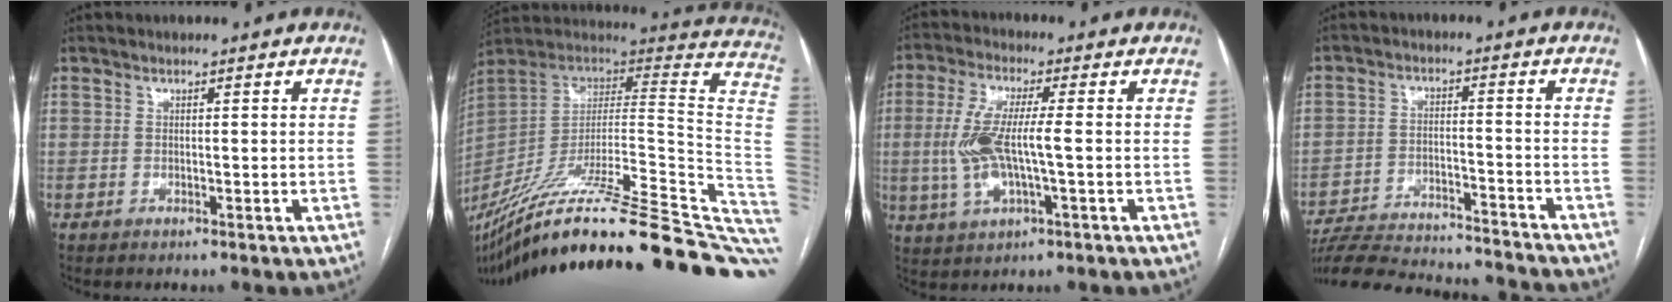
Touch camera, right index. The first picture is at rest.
{"total": 42.4, "force": [-31.5, 2.4, 28.3], "torque": [-0.307, -0.048, -0.448]}
{"total": 9.4, "force": [-0.8, 2.0, 9.1], "torque": [-0.204, 0.006, -0.012]}
{"total": 21.1, "force": [-19.8, 2.7, 6.6], "torque": [-0.127, -0.018, -0.283]}